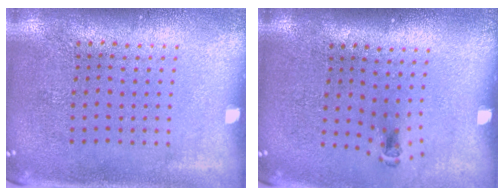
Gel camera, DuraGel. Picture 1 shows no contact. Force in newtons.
{"total": 0.5, "press": 0.3, "slide": 0.4}